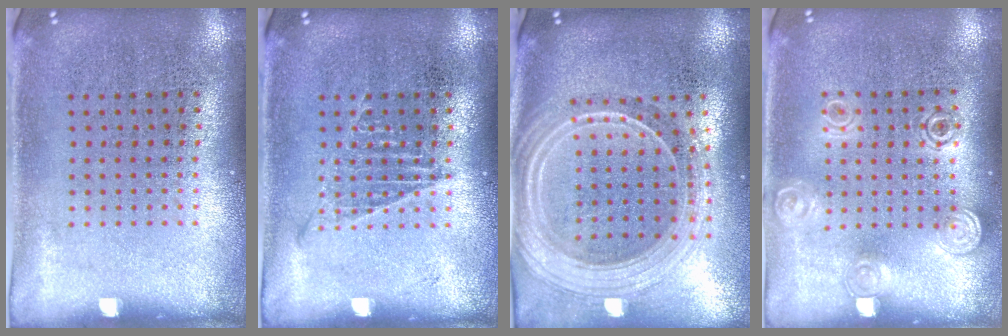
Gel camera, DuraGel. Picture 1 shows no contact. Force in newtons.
{"total": 1.0, "press": 1.0, "slide": 0.2}
{"total": 2.6, "press": 2.2, "slide": 1.4}
{"total": 1.4, "press": 1.3, "slide": 0.6}